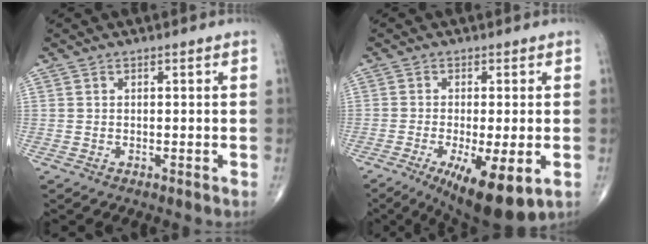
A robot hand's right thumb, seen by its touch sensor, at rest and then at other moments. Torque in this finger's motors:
{"motor_torque": [-0.02, 0.46, 0.08, -0.18, 0.09]}